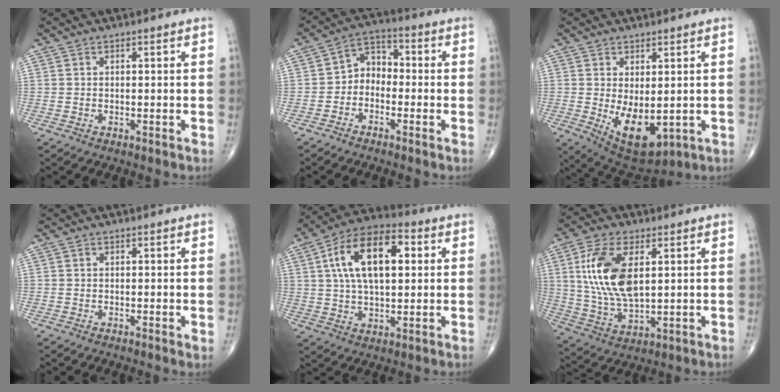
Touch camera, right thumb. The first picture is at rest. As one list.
[{"total": 5.8, "force": [-1.5, 4.5, 3.3], "torque": [-0.029, 0.032, -0.047]}, {"total": 9.9, "force": [-1.0, 5.3, 8.3], "torque": [-0.117, -0.016, 0.009]}, {"total": 0.6, "force": [0.2, 0.4, 0.4], "torque": [-0.004, -0.002, 0.000]}, {"total": 16.9, "force": [4.2, 8.6, 13.9], "torque": [-0.229, 0.017, 0.066]}, {"total": 14.8, "force": [3.7, 7.4, 12.3], "torque": [-0.243, -0.014, 0.078]}]